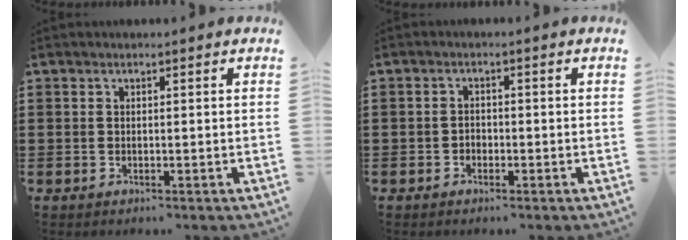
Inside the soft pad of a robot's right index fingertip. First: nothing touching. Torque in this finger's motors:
{"motor_torque": [1.13, 1.01, 0.01, 0.01]}